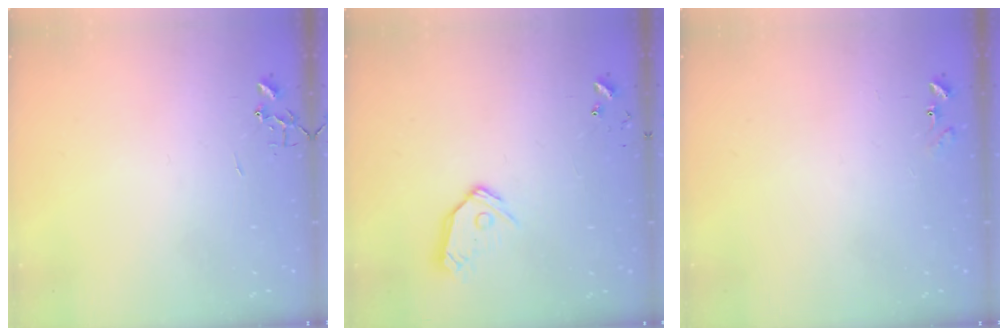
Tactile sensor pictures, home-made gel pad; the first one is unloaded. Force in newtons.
{"total": 10.1, "press": 10.1, "slide": 1.2}
{"total": 6.9, "press": 6.8, "slide": 0.6}